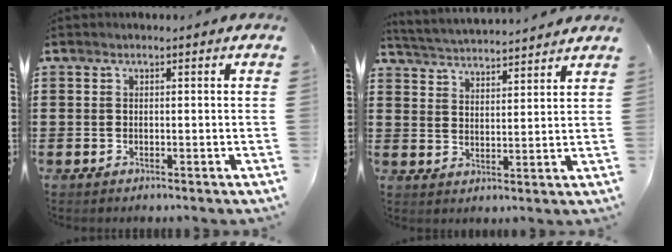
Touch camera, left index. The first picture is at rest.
{"total": 3.4, "force": [3.4, -0.5, -0.3], "torque": [-0.013, -0.026, 0.055]}